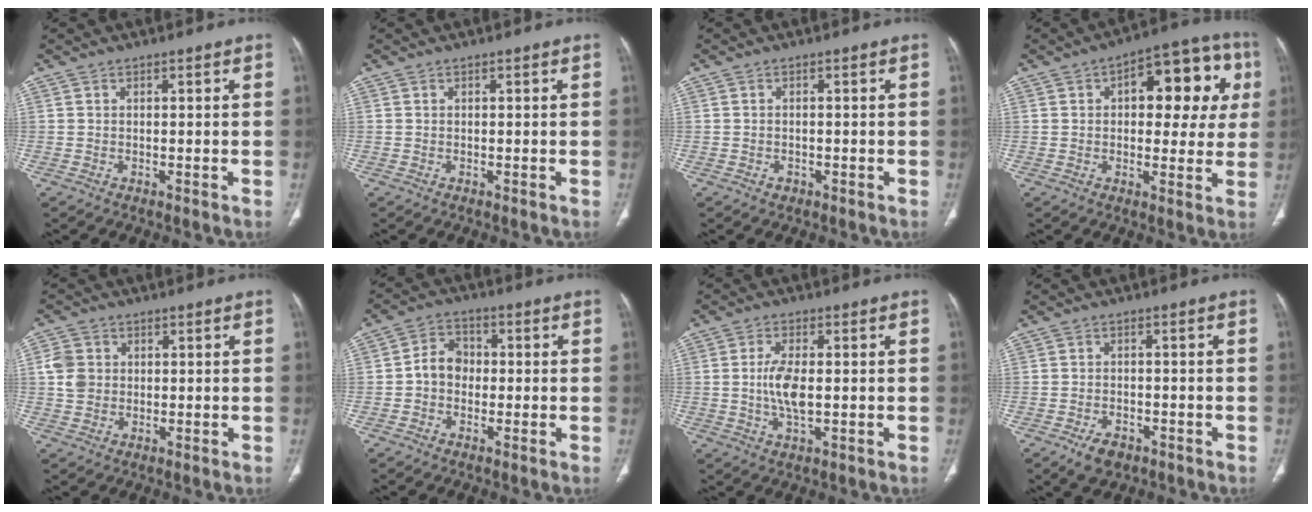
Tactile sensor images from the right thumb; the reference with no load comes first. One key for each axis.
{"total": 0.0}
{"total": 1.0, "fx": -0.5, "fy": 0.8, "fz": 0.4, "tx": -0.005, "ty": 0.004, "tz": -0.006}
{"total": 17.0, "fx": 4.2, "fy": 8.6, "fz": 14.0, "tx": -0.132, "ty": 0.023, "tz": 0.046}
{"total": 4.9, "fx": 0.6, "fy": 4.2, "fz": 2.3, "tx": -0.033, "ty": 0.003, "tz": 0.009}
{"total": 5.8, "fx": -0.6, "fy": 4.8, "fz": 3.2, "tx": -0.035, "ty": 0.021, "tz": -0.023}
{"total": 6.3, "fx": -0.1, "fy": 2.6, "fz": 5.7, "tx": -0.121, "ty": -0.003, "tz": -0.004}
{"total": 4.6, "fx": -2.7, "fy": 2.8, "fz": 2.4, "tx": -0.038, "ty": 0.010, "tz": -0.040}